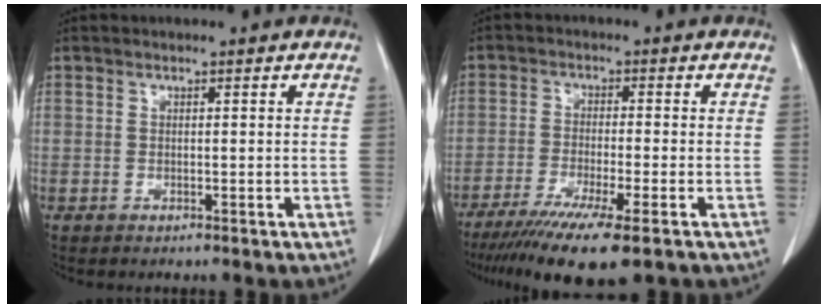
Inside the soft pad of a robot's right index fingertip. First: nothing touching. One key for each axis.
{"total": 11.6, "fx": -7.8, "fy": 0.6, "fz": 8.6, "tx": -0.141, "ty": -0.031, "tz": -0.124}